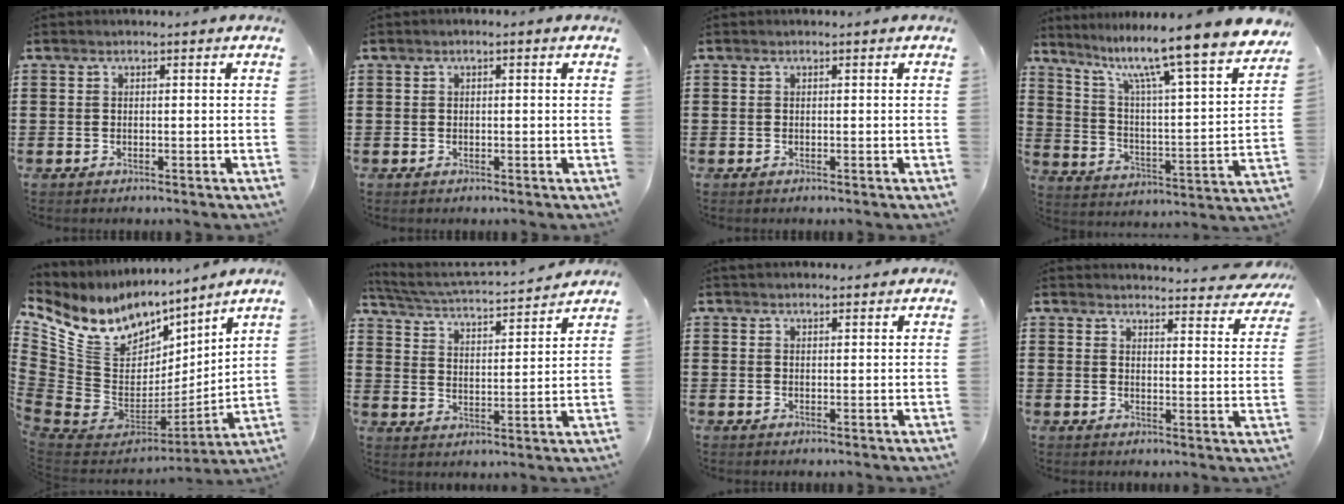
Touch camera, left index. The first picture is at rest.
{"total": 0.5, "force": [0.0, 0.1, 0.5], "torque": [-0.009, -0.001, 0.001]}
{"total": 0.0}
{"total": 10.7, "force": [8.8, -0.5, 6.0], "torque": [-0.134, -0.080, 0.135]}
{"total": 11.1, "force": [5.5, 8.1, 5.2], "torque": [-0.148, -0.049, 0.099]}
{"total": 3.1, "force": [2.9, 0.1, 1.1], "torque": [-0.041, -0.029, 0.039]}
{"total": 1.5, "force": [1.4, 0.2, 0.3], "torque": [-0.008, 0.002, 0.027]}
{"total": 3.7, "force": [3.7, -0.3, 0.7], "torque": [-0.022, -0.026, 0.061]}